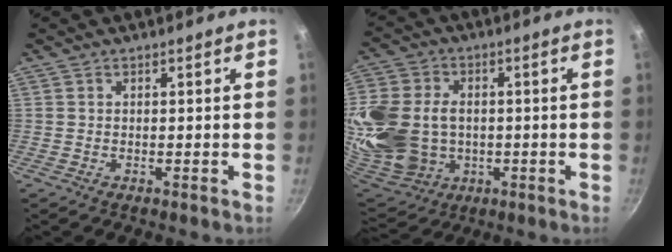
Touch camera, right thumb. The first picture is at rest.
{"total": 23.7, "force": [-0.6, 18.4, 15.0], "torque": [-0.349, 0.013, 0.006]}